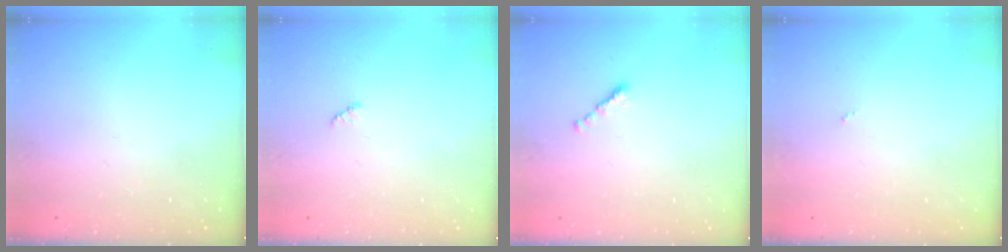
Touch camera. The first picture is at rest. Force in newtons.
{"total": 1.3, "press": 1.3, "slide": 0.2}
{"total": 1.5, "press": 1.4, "slide": 0.5}
{"total": 0.0}